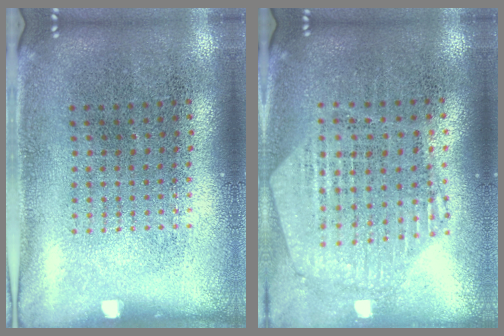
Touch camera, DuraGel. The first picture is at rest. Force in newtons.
{"total": 1.1, "press": 1.1, "slide": 0.3}